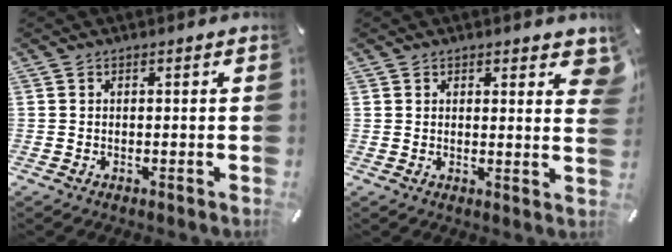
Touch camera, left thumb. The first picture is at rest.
{"total": 3.5, "force": [2.3, 1.8, 2.0], "torque": [-0.013, -0.011, 0.036]}